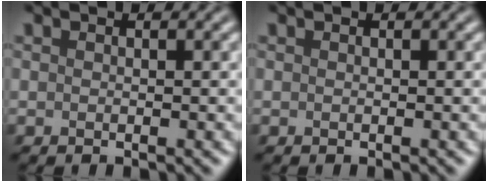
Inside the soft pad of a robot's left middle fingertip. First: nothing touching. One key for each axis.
{"total": 0.0}